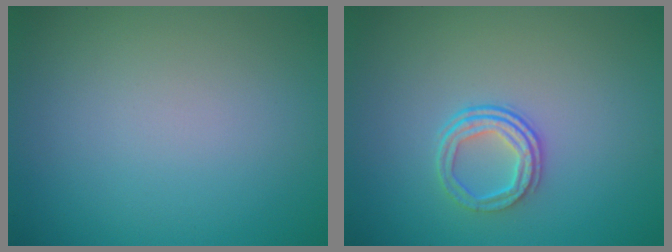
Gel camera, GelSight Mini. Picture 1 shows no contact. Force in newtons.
{"total": 2.4, "press": 1.7, "slide": 1.7}